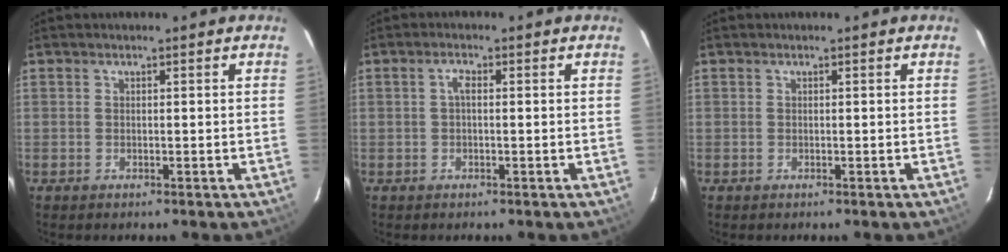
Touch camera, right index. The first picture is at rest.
{"total": 1.5, "force": [0.0, 0.6, 1.4], "torque": [-0.027, 0.008, -0.002]}
{"total": 0.0}